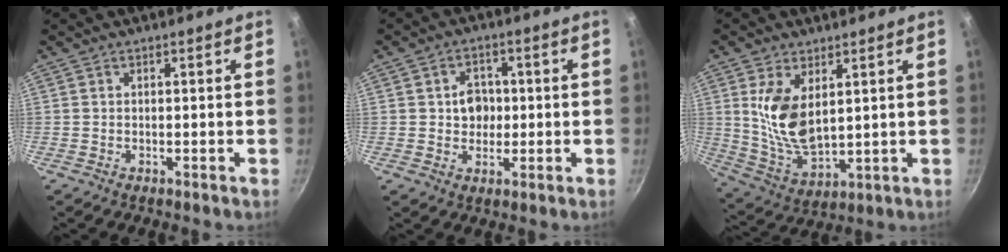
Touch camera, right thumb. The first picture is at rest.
{"total": 5.4, "force": [0.2, 4.6, 2.8], "torque": [-0.013, 0.004, 0.002]}
{"total": 11.9, "force": [3.3, 6.4, 9.5], "torque": [-0.177, -0.034, 0.074]}